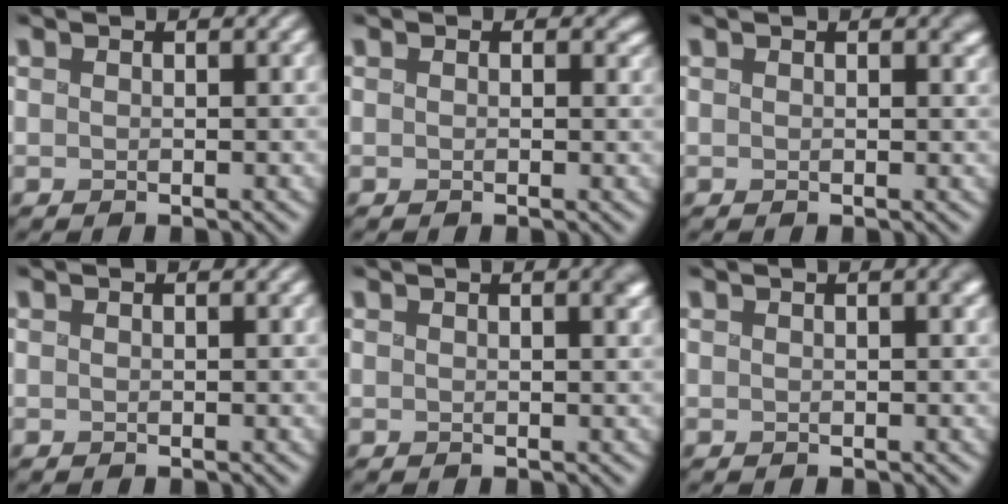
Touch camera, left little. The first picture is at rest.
{"total": 1.3, "force": [0.6, 1.0, 0.4], "torque": [-0.006, -0.004, 0.011]}
{"total": 1.4, "force": [0.8, 0.7, 0.9], "torque": [-0.009, -0.002, 0.016]}
{"total": 0.0}
{"total": 2.2, "force": [1.0, 0.8, 1.8], "torque": [-0.024, 0.001, 0.017]}
{"total": 1.6, "force": [0.6, 0.6, 1.4], "torque": [-0.016, 0.003, 0.011]}